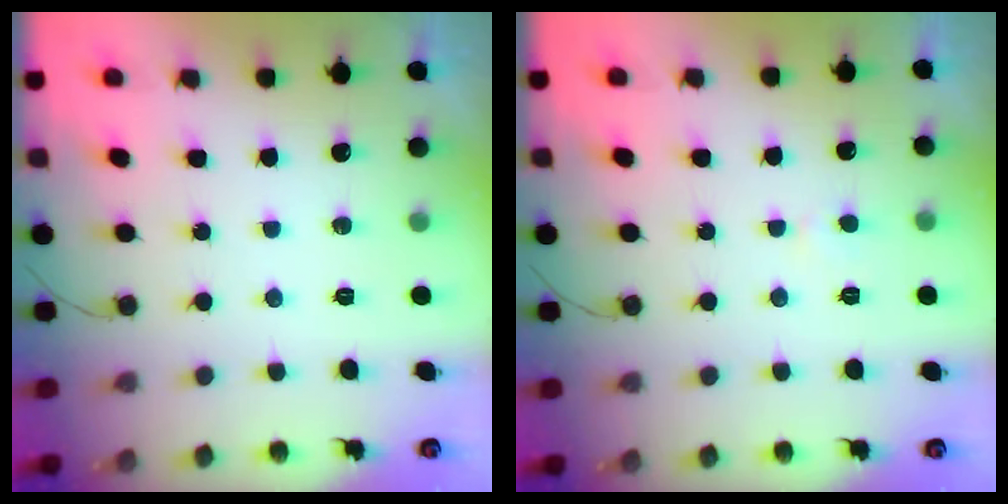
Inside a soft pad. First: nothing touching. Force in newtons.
{"total": 2.8, "press": 2.8, "slide": 0.3}